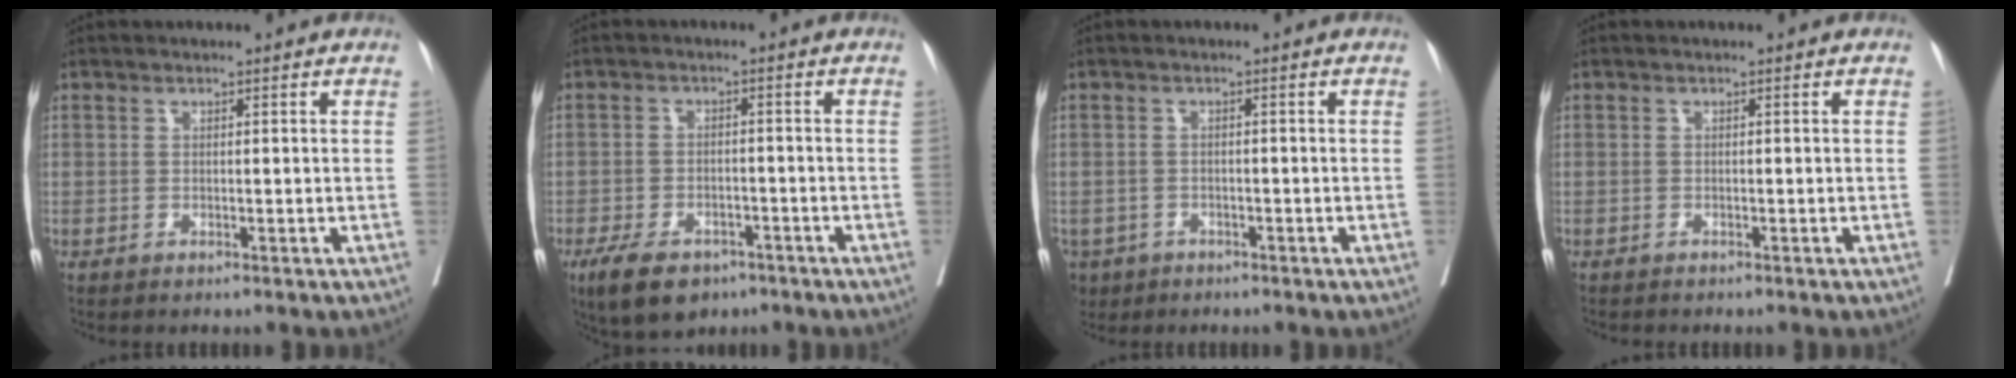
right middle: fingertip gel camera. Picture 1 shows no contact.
{"total": 8.3, "force": [-5.6, 4.3, 4.4], "torque": [-0.077, -0.003, -0.088]}
{"total": 4.5, "force": [-2.9, 3.3, 0.9], "torque": [-0.017, 0.003, -0.046]}
{"total": 1.2, "force": [-1.1, 0.2, 0.4], "torque": [-0.009, -0.002, -0.016]}